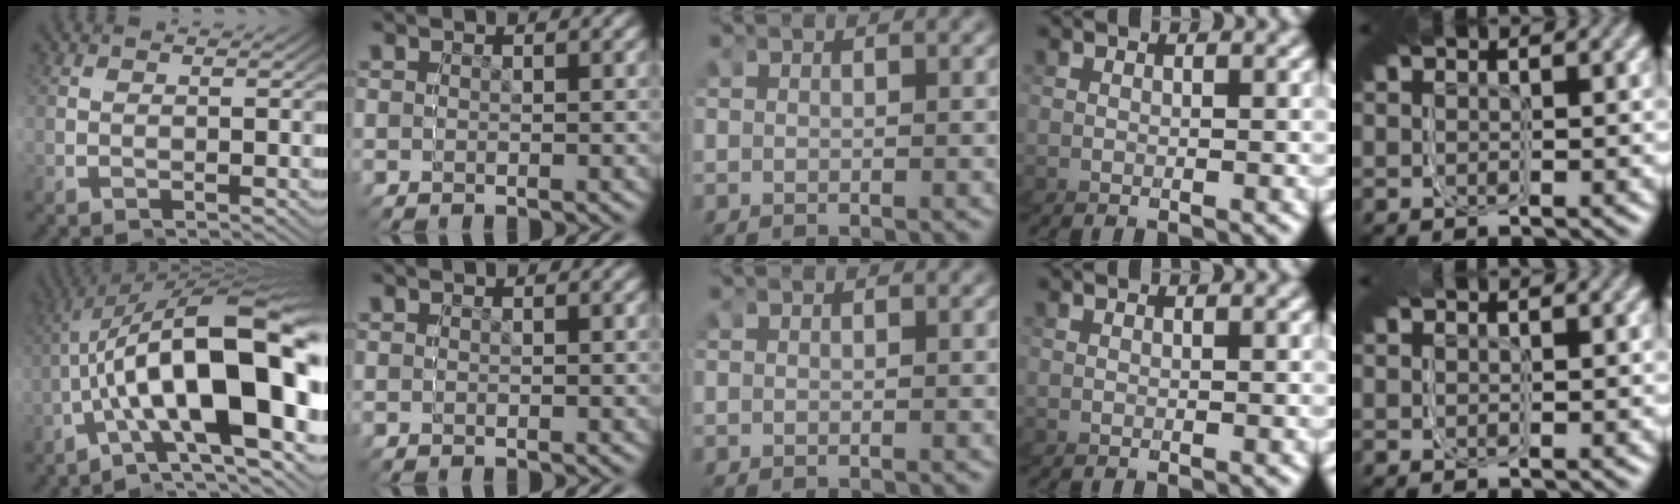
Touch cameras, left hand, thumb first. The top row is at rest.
{"thumb": {"total": 17.6, "force": [-1.6, 7.4, 15.9], "torque": [-0.254, -0.002, -0.032]}, "little": {"total": 0.7, "force": [-0.1, -0.4, -0.5], "torque": [0.007, -0.001, 0.000]}}